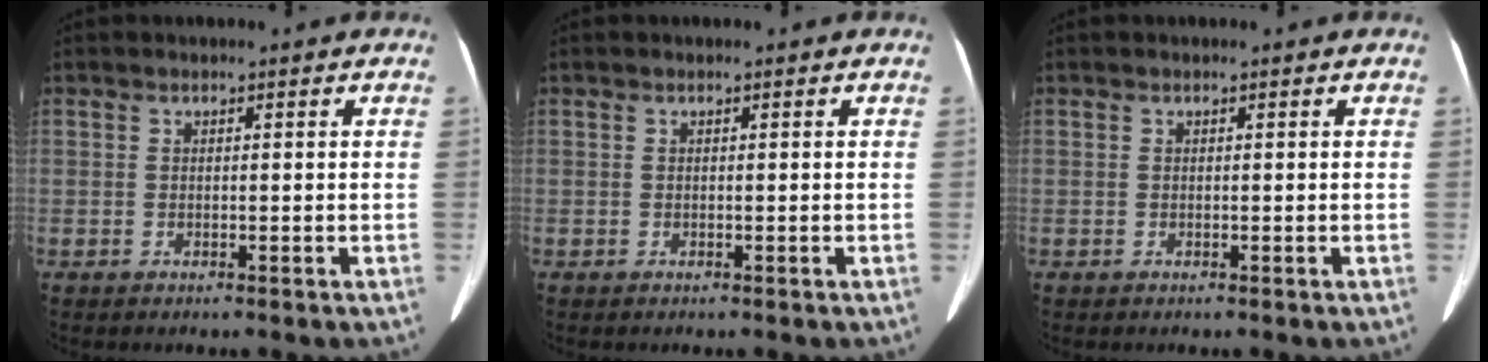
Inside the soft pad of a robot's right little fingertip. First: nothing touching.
{"total": 0.0}
{"total": 0.0}